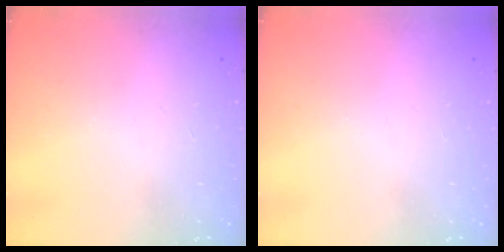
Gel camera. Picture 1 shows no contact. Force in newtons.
{"total": 0.0}